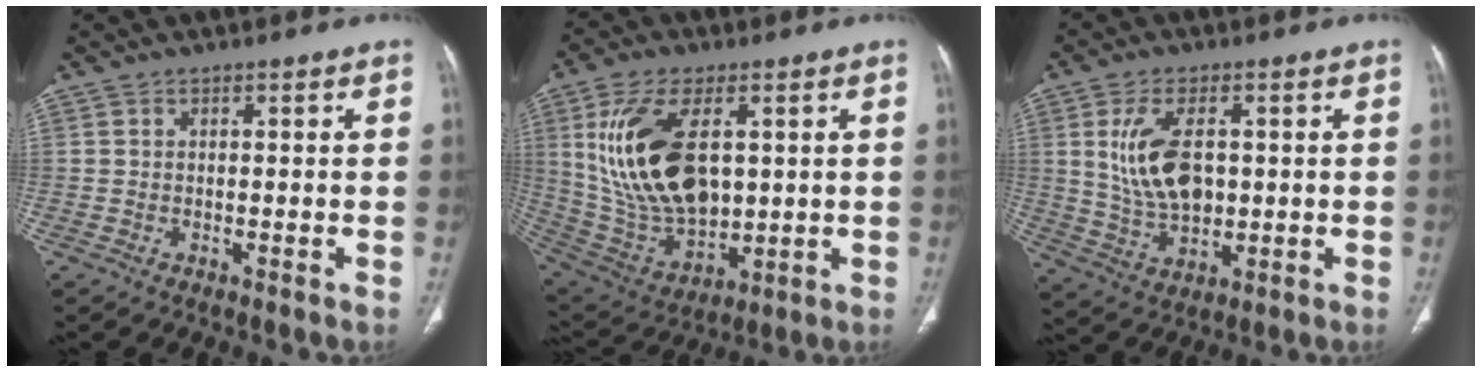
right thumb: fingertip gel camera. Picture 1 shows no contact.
{"total": 20.6, "force": [4.2, 11.4, 16.7], "torque": [-0.315, -0.018, 0.096]}
{"total": 11.3, "force": [1.8, 6.5, 9.1], "torque": [-0.168, -0.008, 0.046]}